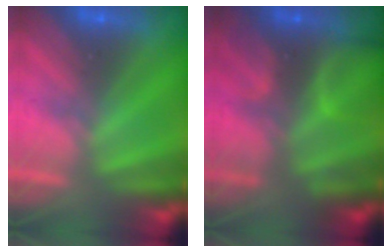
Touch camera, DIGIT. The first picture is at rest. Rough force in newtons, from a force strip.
{"total": 6.8}